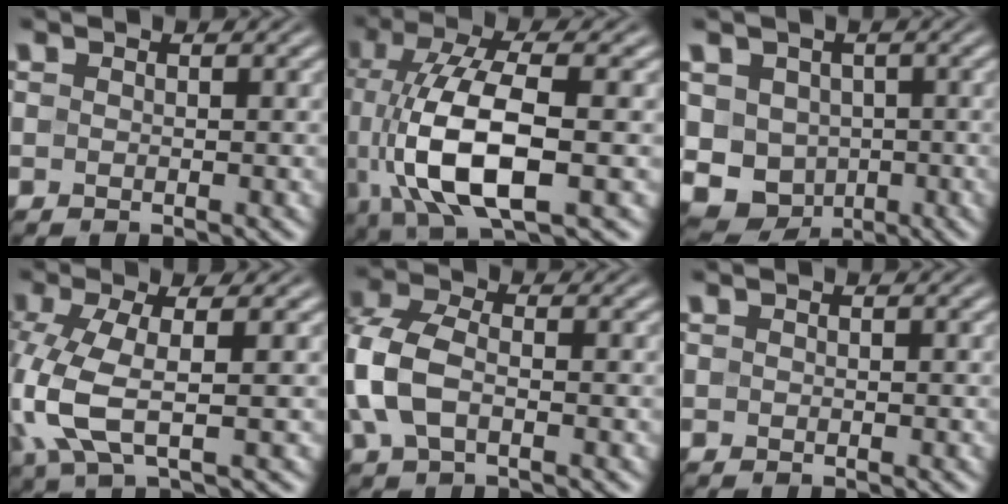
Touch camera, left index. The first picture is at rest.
{"total": 10.5, "force": [-1.6, 3.8, 9.6], "torque": [-0.194, 0.002, -0.030]}
{"total": 7.1, "force": [-0.5, 6.5, 2.9], "torque": [-0.047, -0.007, -0.021]}
{"total": 6.2, "force": [-0.6, 1.9, 5.8], "torque": [-0.151, -0.006, -0.011]}
{"total": 5.9, "force": [-0.8, 3.6, 4.7], "torque": [-0.124, 0.005, -0.023]}
{"total": 0.0}